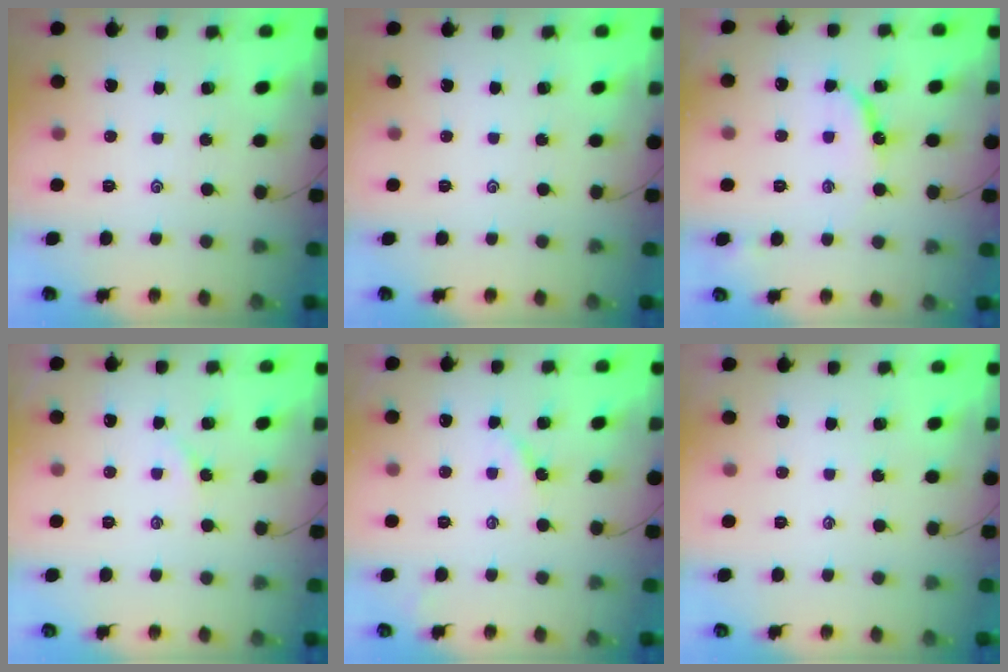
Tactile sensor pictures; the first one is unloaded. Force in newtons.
{"total": 0.0}
{"total": 8.0, "press": 7.9, "slide": 0.8}
{"total": 3.0, "press": 2.9, "slide": 0.6}
{"total": 3.4, "press": 3.3, "slide": 0.5}
{"total": 1.9, "press": 1.8, "slide": 0.4}